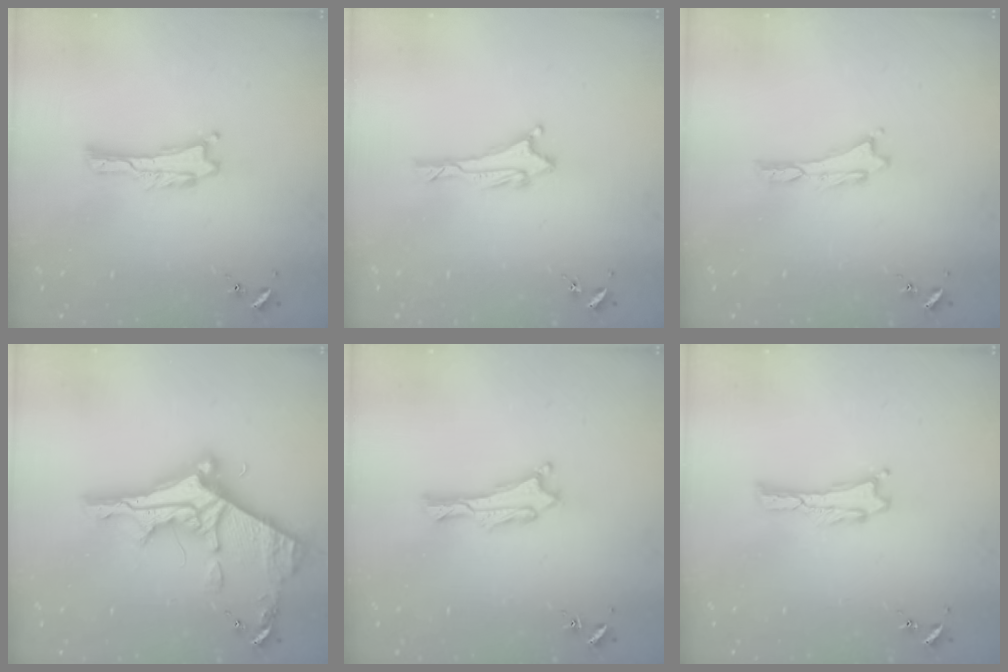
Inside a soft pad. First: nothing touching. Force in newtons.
{"total": 1.3, "press": 1.3, "slide": 0.1}
{"total": 0.0}
{"total": 10.6, "press": 10.5, "slide": 1.3}
{"total": 0.8, "press": 0.7, "slide": 0.2}
{"total": 0.0}